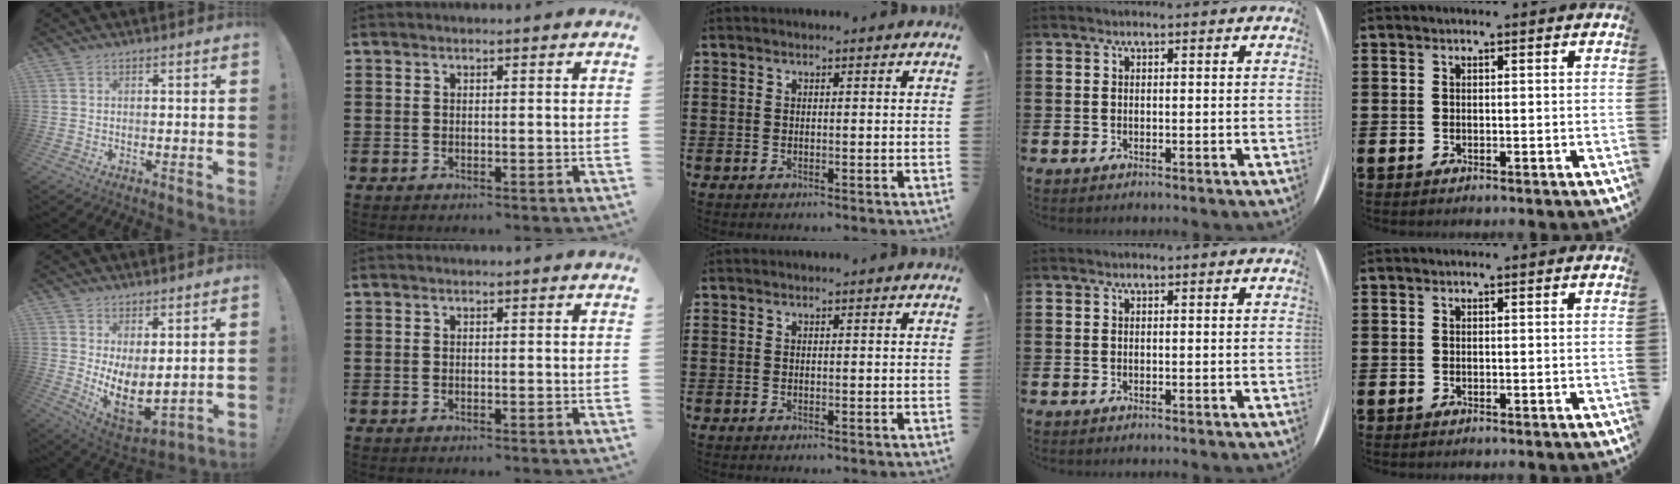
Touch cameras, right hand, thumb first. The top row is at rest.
{"thumb": {"total": 9.2, "force": [1.5, 4.8, 7.7], "torque": [-0.107, -0.042, 0.037]}}